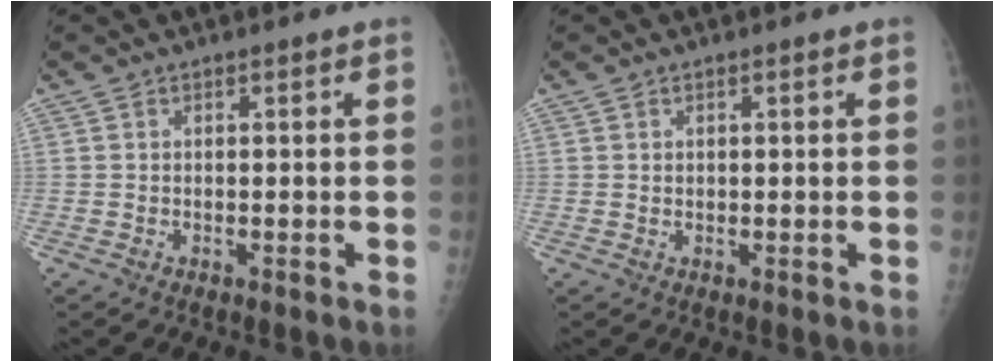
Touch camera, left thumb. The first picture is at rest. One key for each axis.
{"total": 0.7, "fx": 0.1, "fy": 0.6, "fz": 0.3, "tx": 0.002, "ty": 0.001, "tz": 0.003}